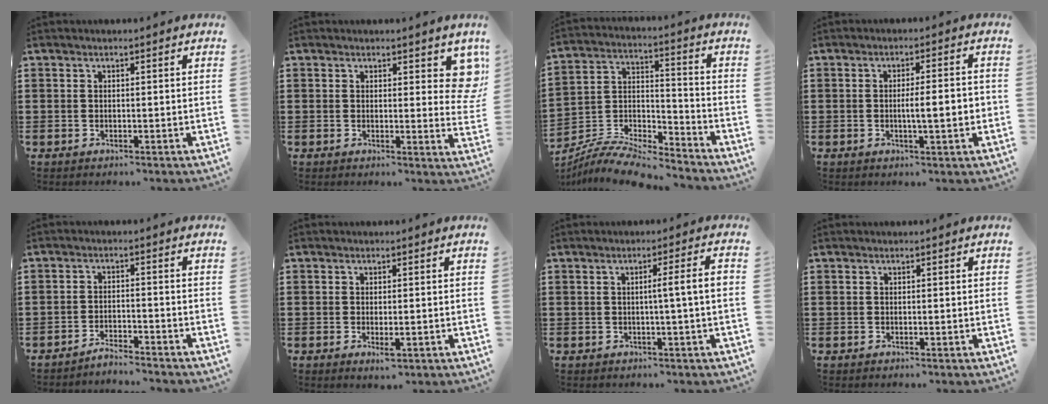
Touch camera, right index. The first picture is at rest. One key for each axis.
{"total": 4.5, "fx": 2.5, "fy": 2.1, "fz": 3.0, "tx": -0.027, "ty": -0.007, "tz": 0.039}
{"total": 8.5, "fx": -8.2, "fy": 0.9, "fz": 2.1, "tx": -0.043, "ty": 0.004, "tz": -0.165}
{"total": 5.0, "fx": -0.6, "fy": 0.6, "fz": 5.0, "tx": -0.078, "ty": -0.004, "tz": -0.016}
{"total": 2.9, "fx": -2.9, "fy": -0.1, "fz": 0.1, "tx": -0.008, "ty": 0.002, "tz": -0.061}
{"total": 1.8, "fx": -0.6, "fy": 0.5, "fz": 1.6, "tx": -0.034, "ty": -0.005, "tz": -0.013}
{"total": 4.3, "fx": -0.1, "fy": -0.3, "fz": 4.3, "tx": -0.077, "ty": -0.006, "tz": -0.005}
{"total": 0.0}